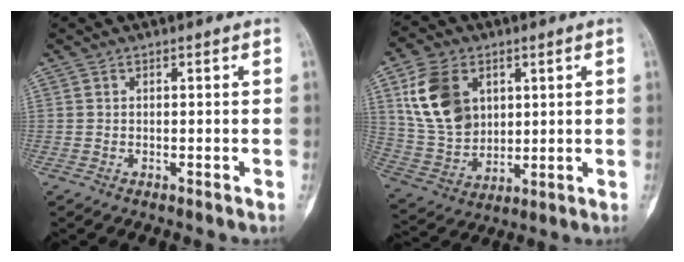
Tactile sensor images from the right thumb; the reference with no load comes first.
{"total": 14.8, "force": [5.1, 10.6, 8.9], "torque": [-0.145, -0.016, 0.108]}